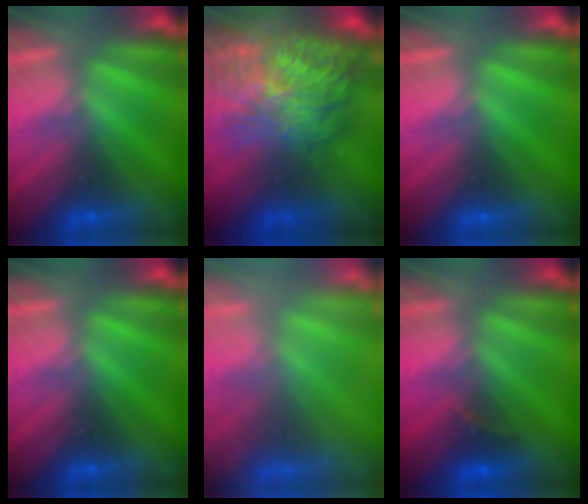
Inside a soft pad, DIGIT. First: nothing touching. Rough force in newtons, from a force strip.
{"total": 11.2}
{"total": 0.0}
{"total": 0.0}
{"total": 7.1}
{"total": 2.6}